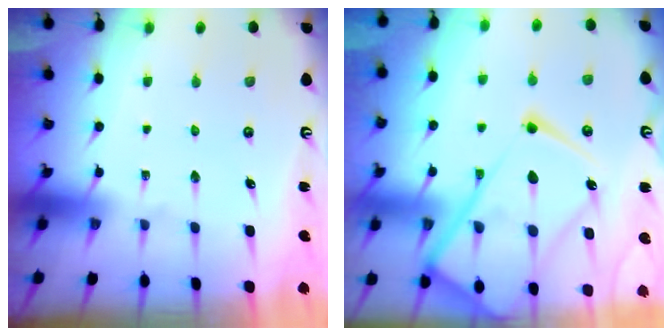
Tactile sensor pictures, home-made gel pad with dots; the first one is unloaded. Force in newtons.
{"total": 22.6, "press": 22.5, "slide": 2.2}